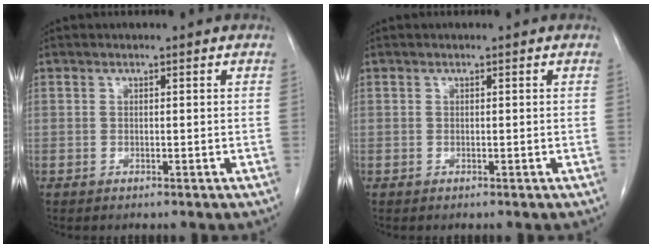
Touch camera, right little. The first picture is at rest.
{"total": 0.0}